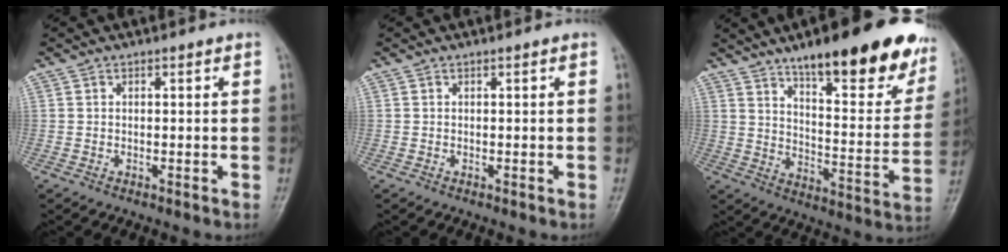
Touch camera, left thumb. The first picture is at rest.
{"total": 0.0}
{"total": 25.7, "force": [16.4, 7.5, 18.3], "torque": [-0.208, -0.065, 0.235]}